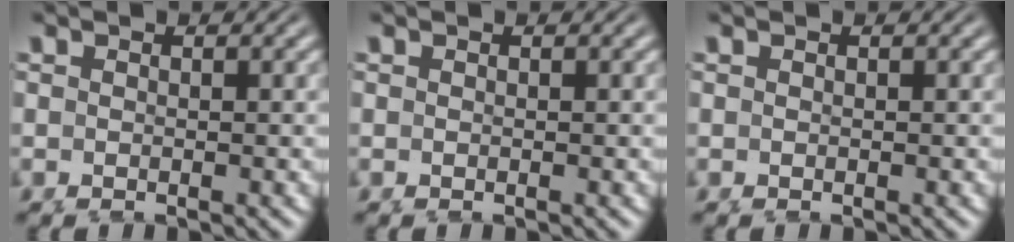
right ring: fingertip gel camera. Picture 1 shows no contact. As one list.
[{"total": 0.0}, {"total": 0.0}]